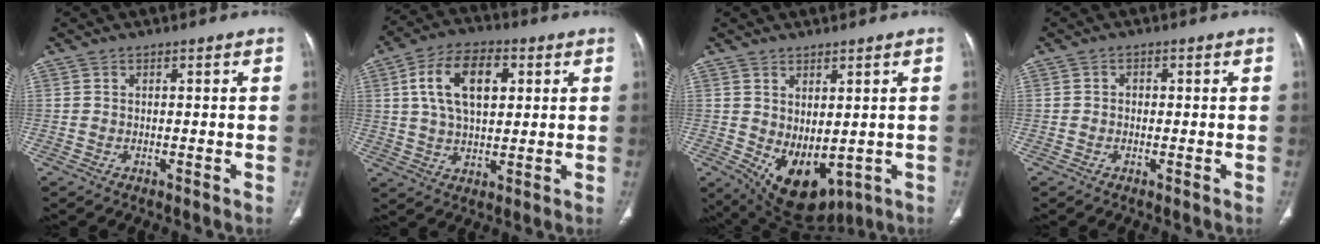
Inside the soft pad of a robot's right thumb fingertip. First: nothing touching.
{"total": 12.9, "force": [3.5, 7.4, 10.0], "torque": [-0.163, 0.005, 0.058]}
{"total": 10.4, "force": [-1.2, 5.9, 8.4], "torque": [-0.117, -0.010, 0.016]}
{"total": 1.1, "force": [-0.1, 1.0, 0.6], "torque": [-0.002, 0.004, -0.007]}